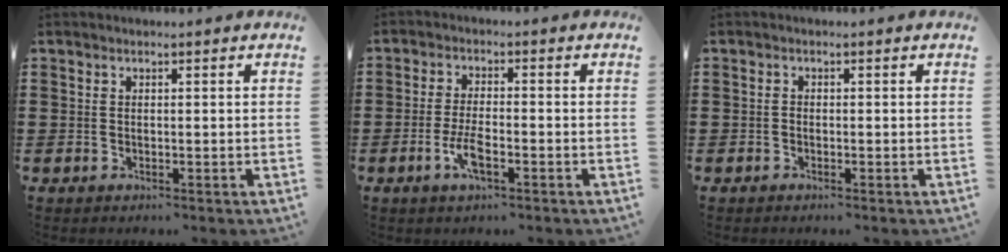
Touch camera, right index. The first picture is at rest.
{"total": 4.3, "force": [-1.8, 1.1, 3.8], "torque": [-0.083, -0.003, -0.037]}
{"total": 0.8, "force": [-0.8, 0.1, 0.1], "torque": [-0.003, -0.002, -0.015]}